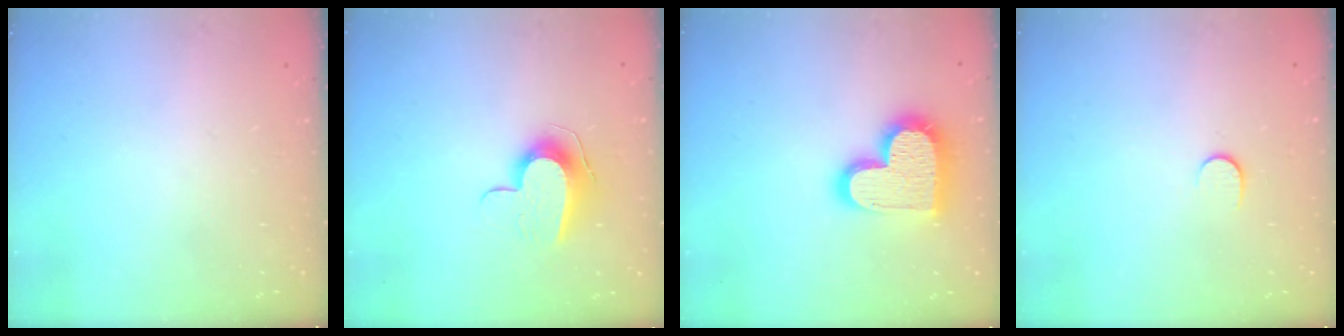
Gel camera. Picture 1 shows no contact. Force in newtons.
{"total": 9.3, "press": 9.3, "slide": 0.3}
{"total": 18.1, "press": 18.1, "slide": 1.3}
{"total": 5.1, "press": 5.1, "slide": 0.6}